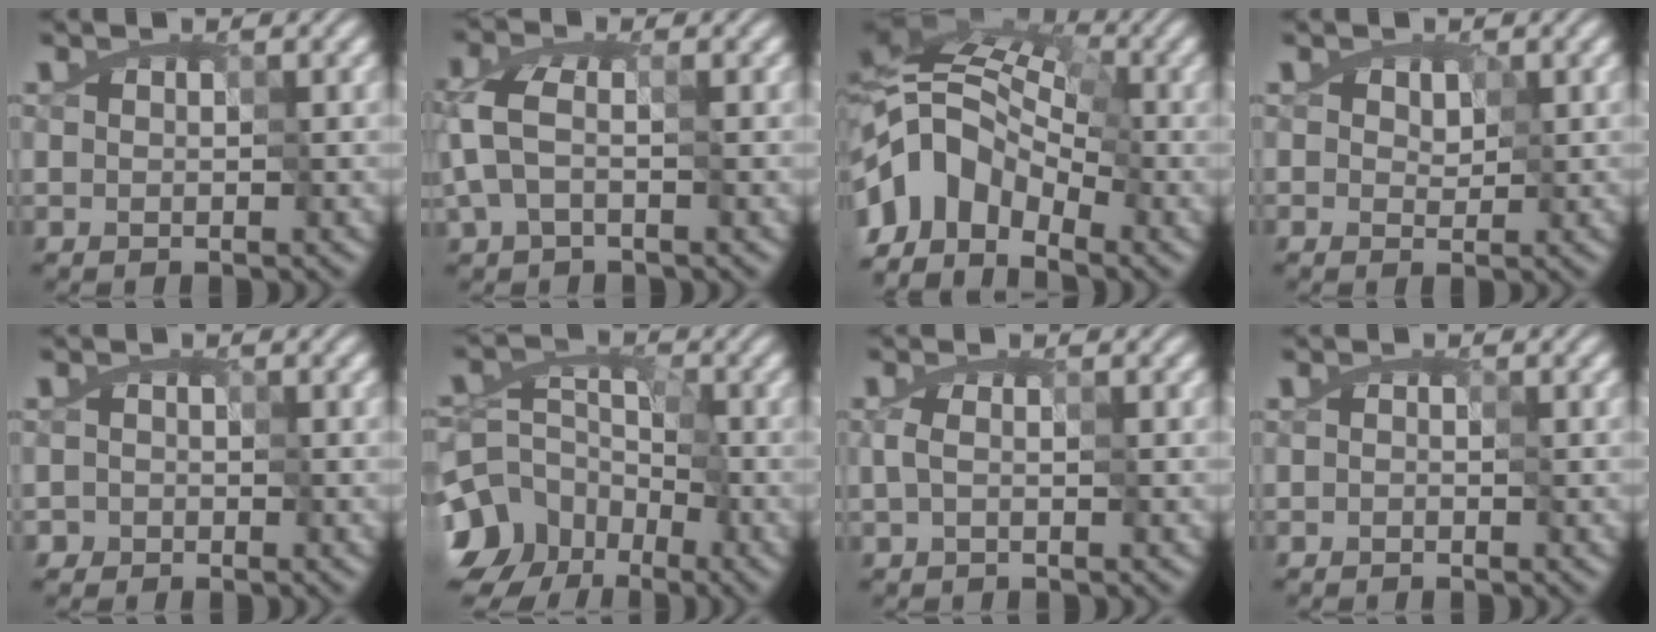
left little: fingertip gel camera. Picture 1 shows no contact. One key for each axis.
{"total": 2.9, "fx": -1.6, "fy": 1.3, "fz": 2.1, "tx": -0.059, "ty": 0.000, "tz": -0.025}
{"total": 9.5, "fx": -5.7, "fy": 5.3, "fz": 5.4, "tx": -0.101, "ty": 0.007, "tz": -0.125}
{"total": 1.5, "fx": 0.6, "fy": 1.2, "fz": 0.6, "tx": -0.030, "ty": -0.004, "tz": 0.021}
{"total": 1.3, "fx": -0.9, "fy": 0.9, "fz": -0.1, "tx": 0.006, "ty": -0.001, "tz": -0.015}
{"total": 9.1, "fx": -6.2, "fy": 6.1, "fz": 2.5, "tx": -0.053, "ty": -0.006, "tz": -0.108}
{"total": 0.9, "fx": -0.3, "fy": 0.4, "fz": 0.8, "tx": -0.022, "ty": -0.002, "tz": -0.002}
{"total": 0.7, "fx": -0.4, "fy": 0.5, "fz": 0.4, "tx": -0.004, "ty": 0.000, "tz": -0.010}